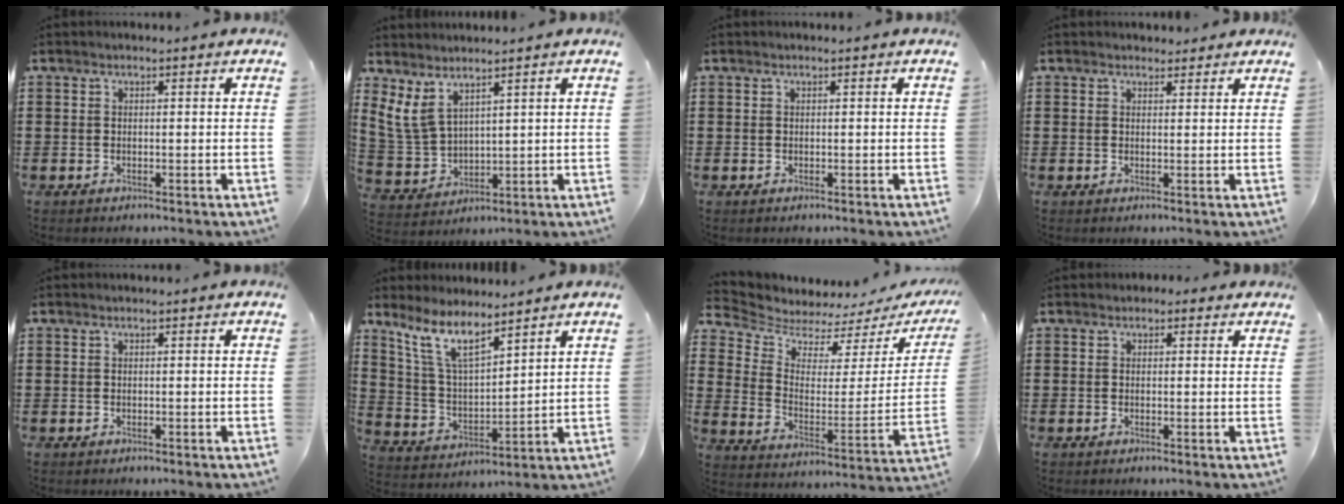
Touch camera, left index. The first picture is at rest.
{"total": 5.8, "force": [3.9, 2.8, 3.3], "torque": [-0.095, -0.011, 0.071]}
{"total": 0.0}
{"total": 1.6, "force": [1.4, 0.7, 0.1], "torque": [0.002, 0.002, 0.026]}
{"total": 0.0}
{"total": 8.8, "force": [6.7, 2.2, 5.3], "torque": [-0.123, -0.022, 0.123]}
{"total": 4.5, "force": [4.3, 1.4, 0.3], "torque": [-0.040, -0.040, 0.070]}
{"total": 1.0, "force": [0.5, 0.8, 0.3], "torque": [-0.008, 0.007, 0.009]}